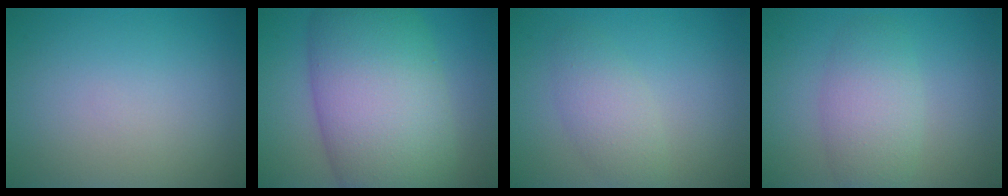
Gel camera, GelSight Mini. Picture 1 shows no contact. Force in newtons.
{"total": 13.9, "press": 13.9, "slide": 0.7}
{"total": 2.7, "press": 2.7, "slide": 0.1}
{"total": 4.0, "press": 4.0, "slide": 0.3}